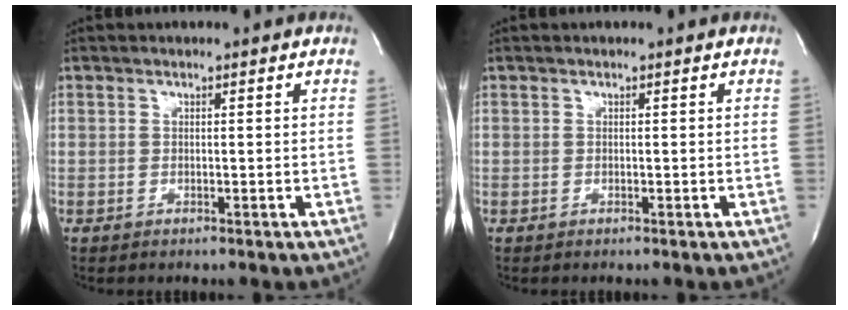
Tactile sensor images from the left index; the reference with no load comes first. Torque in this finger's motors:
{"motor_torque": [-0.02, 0.02, 0.00, 0.00]}